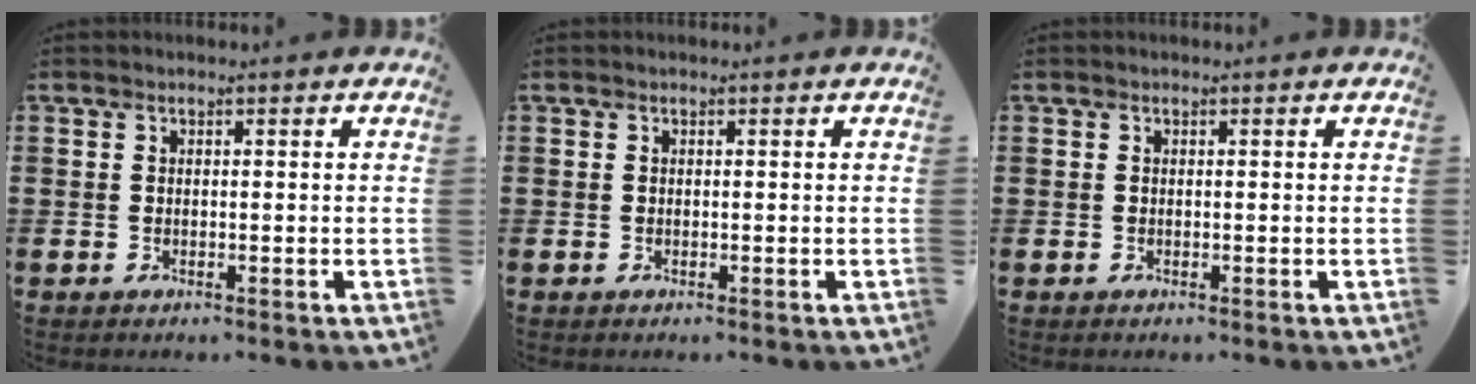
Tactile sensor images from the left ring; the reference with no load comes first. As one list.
[{"total": 0.0}, {"total": 0.0}]